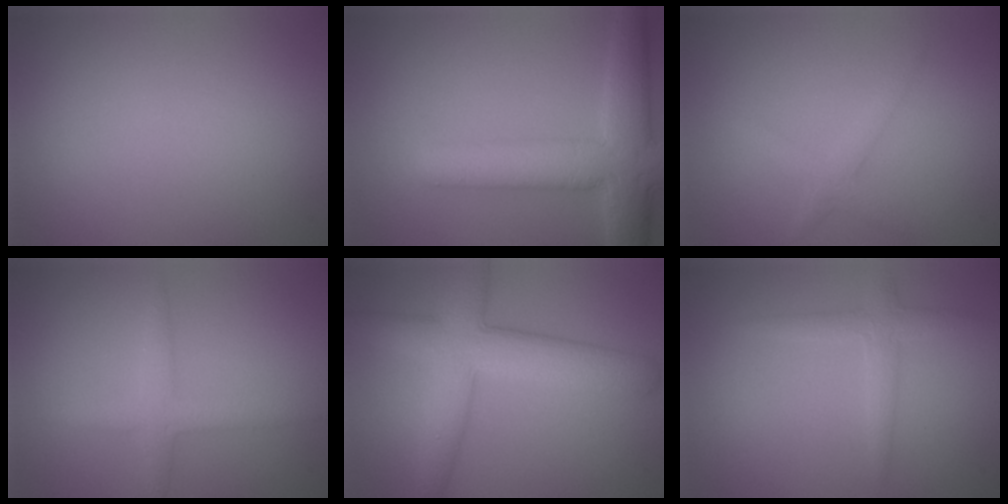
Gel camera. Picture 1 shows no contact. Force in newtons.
{"total": 7.1, "press": 7.1, "slide": 0.4}
{"total": 1.7, "press": 1.7, "slide": 0.1}
{"total": 2.3, "press": 2.3, "slide": 0.1}
{"total": 6.6, "press": 6.6, "slide": 0.3}
{"total": 1.9, "press": 1.9, "slide": 0.1}